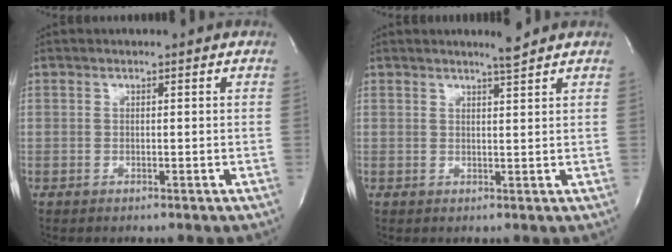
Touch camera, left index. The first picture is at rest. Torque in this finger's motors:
{"motor_torque": [-0.10, -0.19, 0.00, 0.00]}